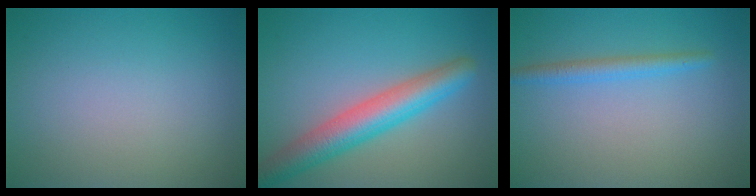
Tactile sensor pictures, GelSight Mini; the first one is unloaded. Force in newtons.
{"total": 5.8, "press": 5.8, "slide": 0.2}
{"total": 1.9, "press": 1.9, "slide": 0.2}